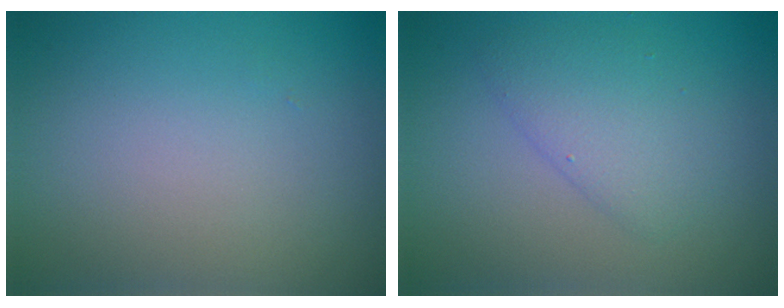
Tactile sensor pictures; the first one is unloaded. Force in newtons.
{"total": 3.0, "press": 3.0, "slide": 0.3}